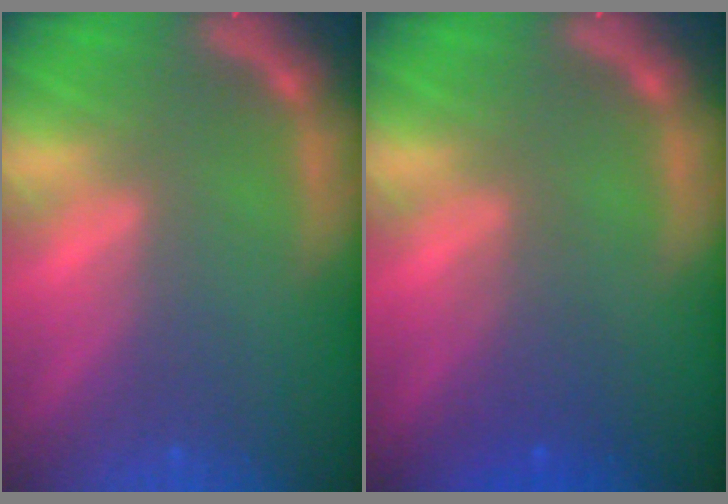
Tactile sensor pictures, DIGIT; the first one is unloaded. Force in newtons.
{"total": 2.4}